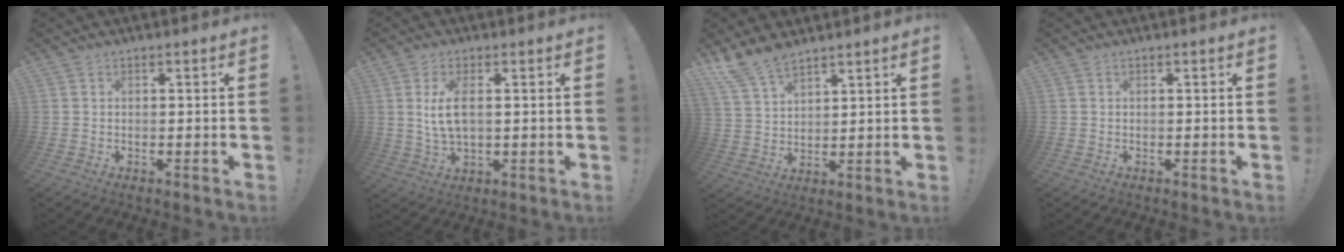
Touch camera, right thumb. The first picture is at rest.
{"total": 7.2, "force": [1.4, 3.2, 6.3], "torque": [-0.123, -0.011, 0.018]}
{"total": 9.1, "force": [7.8, 3.6, 3.2], "torque": [-0.072, -0.043, 0.154]}
{"total": 0.0}